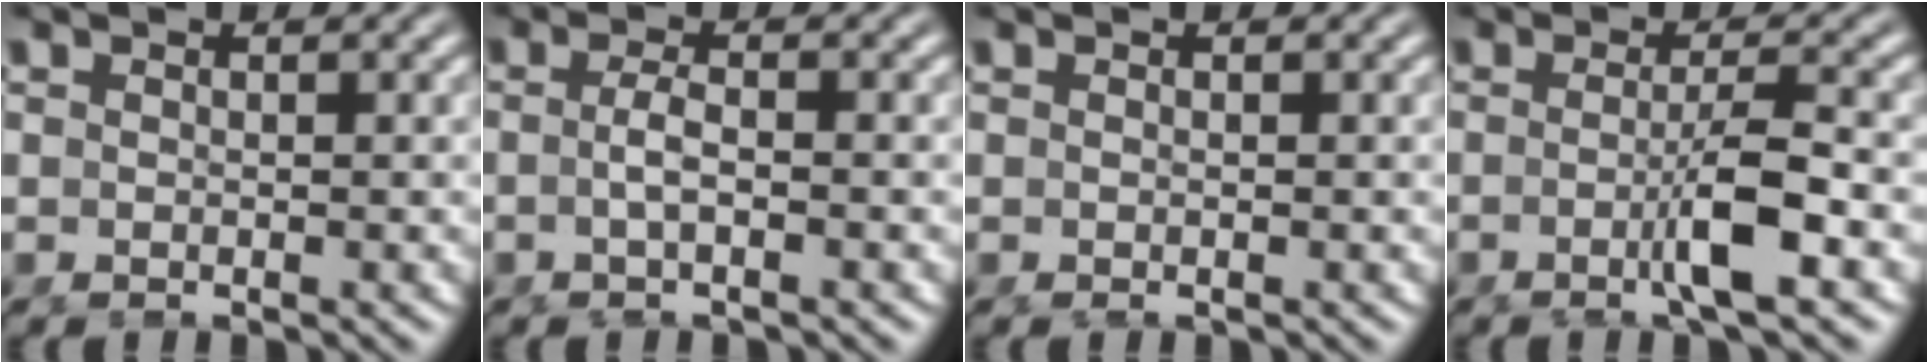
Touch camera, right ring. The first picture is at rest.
{"total": 1.9, "force": [-0.8, -0.5, 1.6], "torque": [-0.036, -0.010, -0.008]}
{"total": 0.0}
{"total": 3.5, "force": [-1.3, -0.6, 3.2], "torque": [-0.045, -0.002, -0.024]}